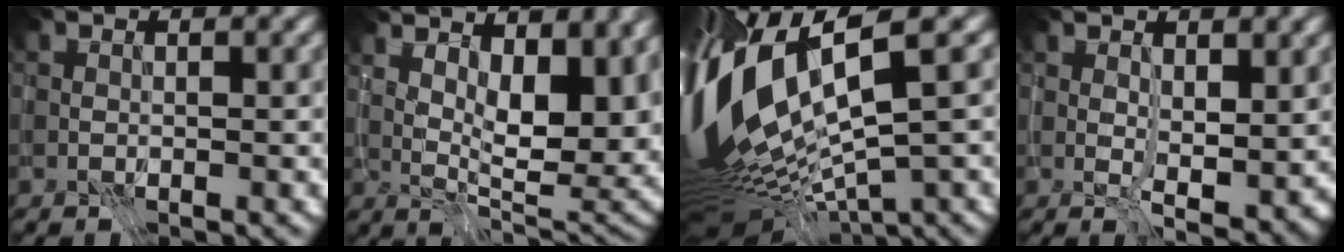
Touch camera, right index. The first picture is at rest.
{"total": 13.9, "force": [5.2, 6.3, 11.2], "torque": [-0.146, 0.030, 0.092]}
{"total": 15.5, "force": [1.3, 5.8, 14.3], "torque": [-0.314, -0.009, 0.063]}
{"total": 3.5, "force": [1.1, 1.3, 3.0], "torque": [-0.050, -0.005, 0.027]}